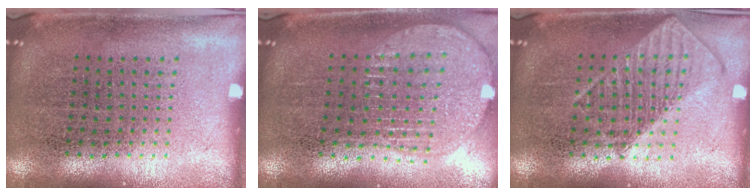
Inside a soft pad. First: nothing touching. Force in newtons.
{"total": 1.9, "press": 1.6, "slide": 1.1}
{"total": 2.5, "press": 2.5, "slide": 0.4}